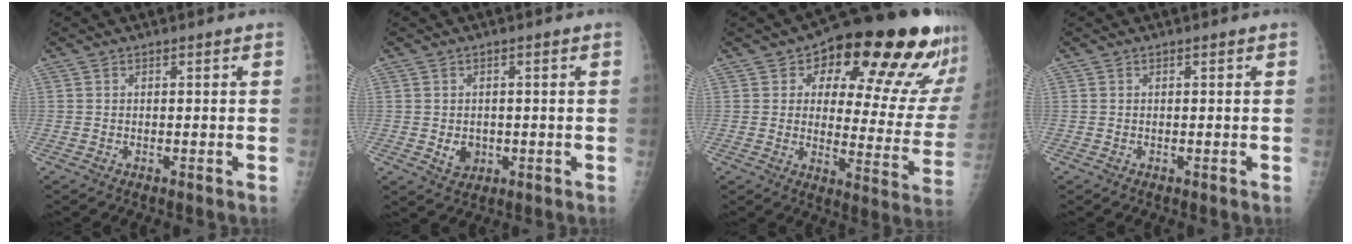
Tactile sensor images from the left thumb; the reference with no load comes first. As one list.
[{"total": 3.3, "force": [-0.4, 2.7, 1.7], "torque": [-0.014, -0.001, 0.003]}, {"total": 23.3, "force": [13.0, 9.7, 16.7], "torque": [-0.173, -0.042, 0.171]}, {"total": 0.0}]